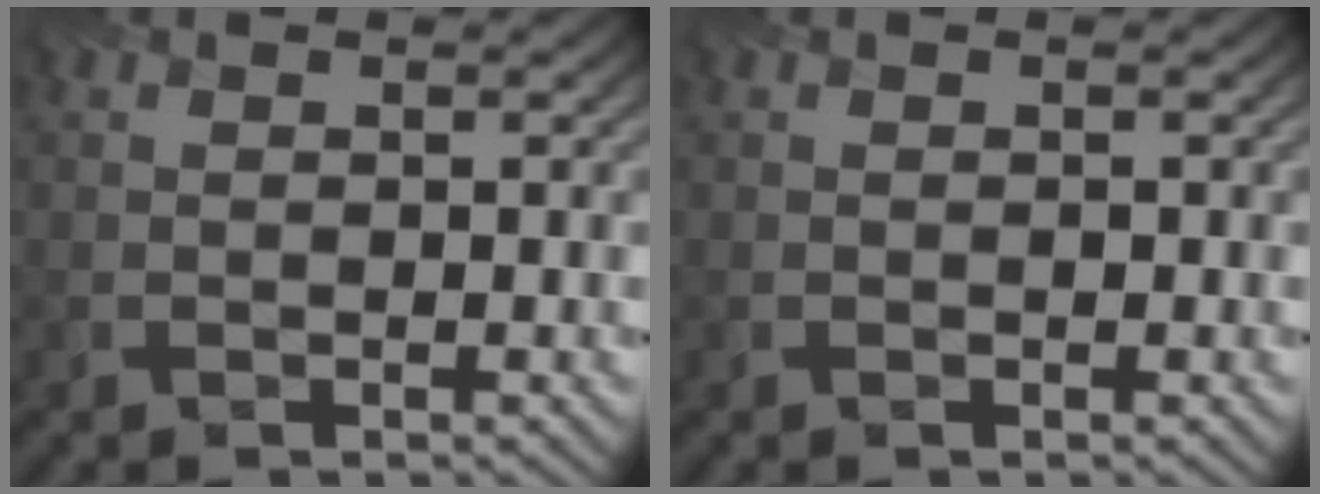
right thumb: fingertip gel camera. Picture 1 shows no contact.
{"total": 0.0}